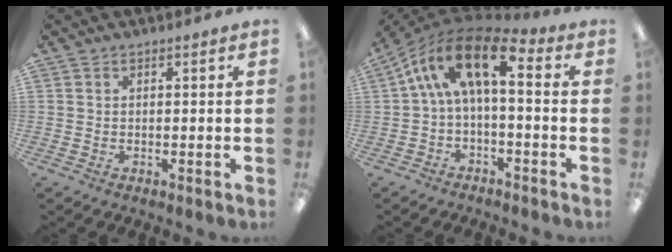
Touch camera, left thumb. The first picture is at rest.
{"total": 15.8, "force": [4.0, 7.5, 13.4], "torque": [-0.245, -0.005, 0.071]}